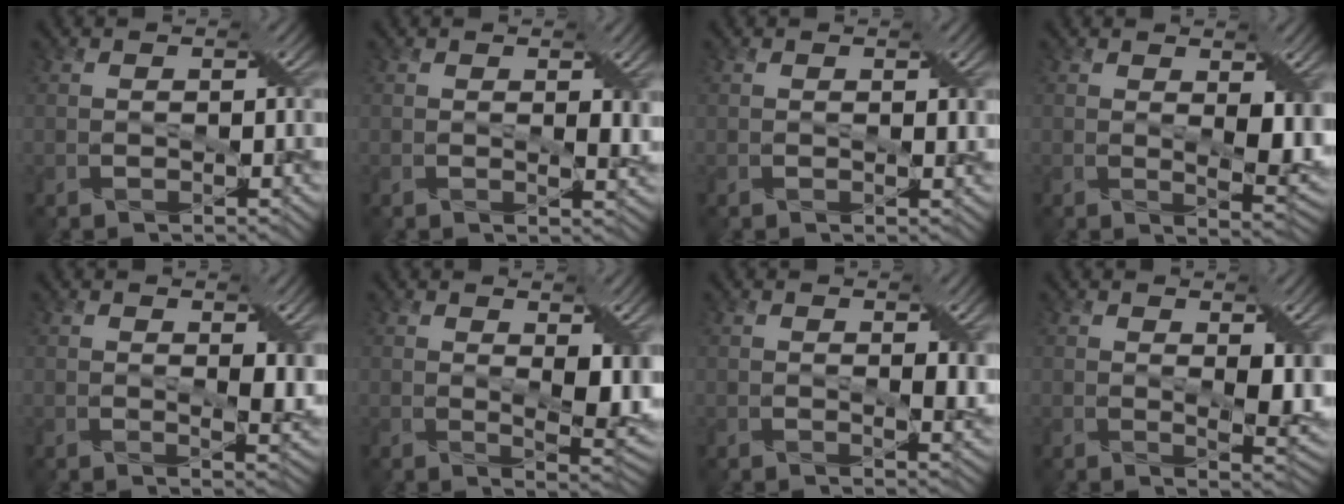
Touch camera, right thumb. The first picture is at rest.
{"total": 2.2, "force": [0.7, 0.8, 2.0], "torque": [-0.033, -0.005, 0.014]}
{"total": 0.8, "force": [0.4, 0.2, 0.7], "torque": [-0.008, -0.002, 0.006]}
{"total": 5.7, "force": [1.1, 2.5, 5.0], "torque": [-0.086, -0.012, 0.026]}
{"total": 3.7, "force": [1.0, 1.4, 3.2], "torque": [-0.055, -0.005, 0.020]}
{"total": 6.3, "force": [1.3, 2.8, 5.5], "torque": [-0.093, -0.011, 0.029]}
{"total": 2.5, "force": [0.8, 0.9, 2.3], "torque": [-0.039, -0.004, 0.016]}
{"total": 5.0, "force": [1.1, 2.1, 4.3], "torque": [-0.074, -0.012, 0.024]}